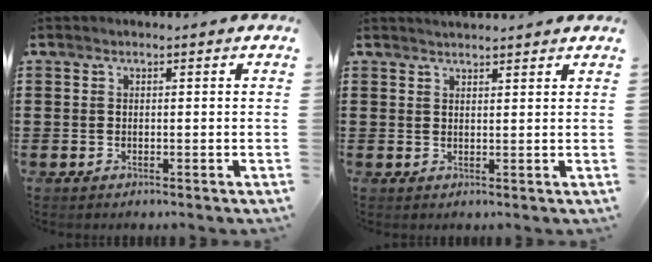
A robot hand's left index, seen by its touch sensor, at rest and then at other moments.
{"total": 1.5, "force": [1.5, 0.0, 0.1], "torque": [-0.006, 0.002, 0.029]}